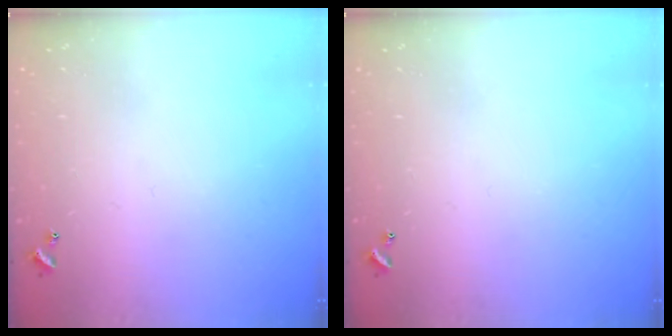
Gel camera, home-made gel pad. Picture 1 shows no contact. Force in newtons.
{"total": 0.0}